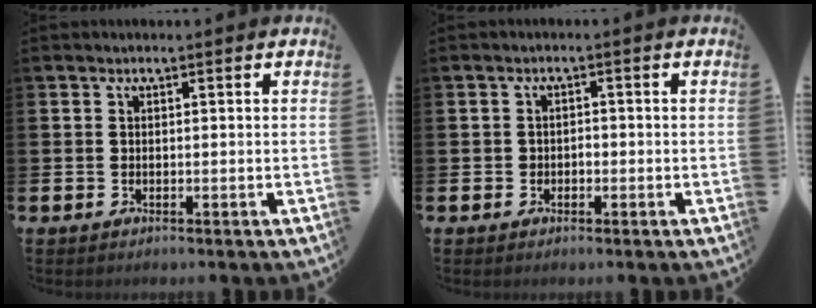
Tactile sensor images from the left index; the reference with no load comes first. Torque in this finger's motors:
{"motor_torque": [-0.17, -0.13, -0.05, 0.01]}